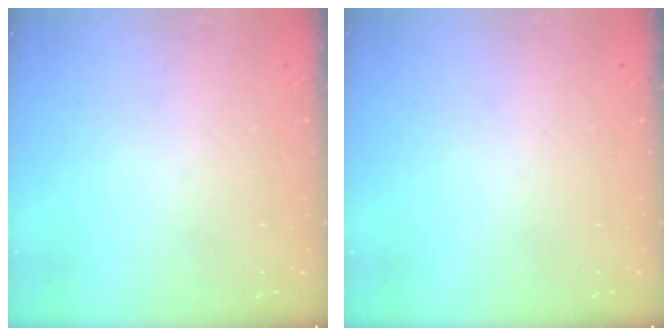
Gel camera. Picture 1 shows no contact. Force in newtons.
{"total": 0.0}